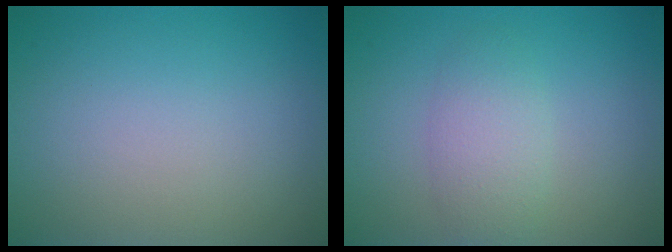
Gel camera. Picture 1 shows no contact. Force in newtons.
{"total": 2.8, "press": 2.8, "slide": 0.2}